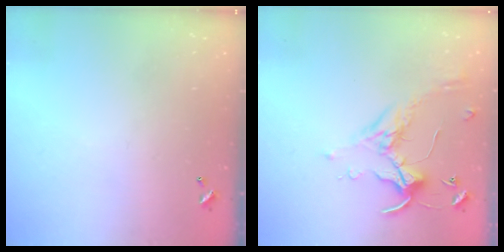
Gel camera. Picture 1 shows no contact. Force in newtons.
{"total": 0.7, "press": 0.6, "slide": 0.4}